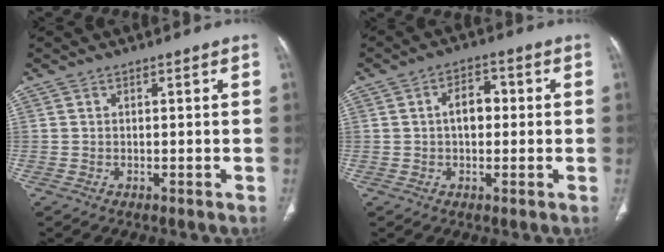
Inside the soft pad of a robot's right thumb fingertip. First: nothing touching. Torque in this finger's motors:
{"motor_torque": [0.54, 1.17, 0.87, -0.04, 0.13]}